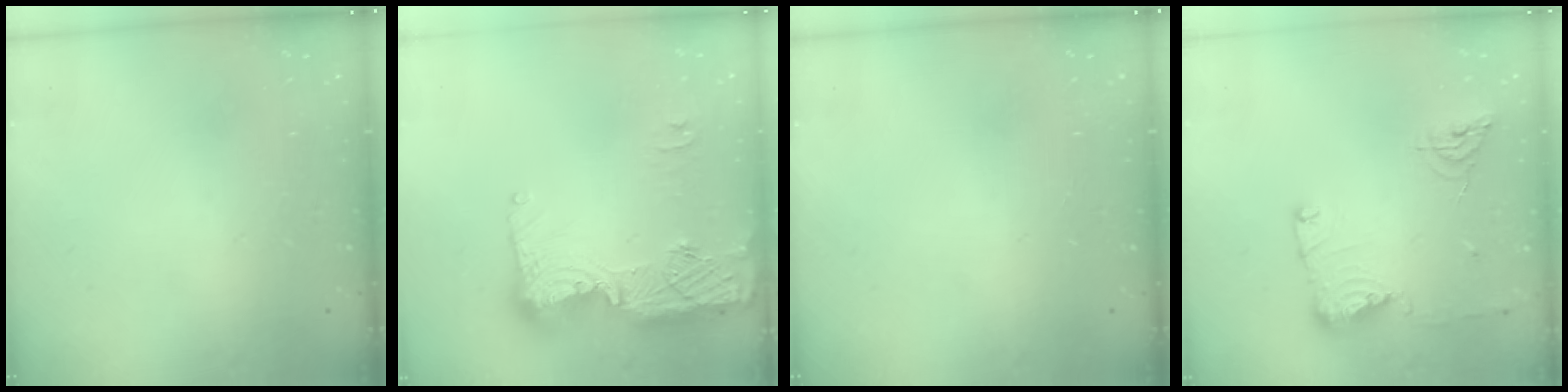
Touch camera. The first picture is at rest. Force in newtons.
{"total": 16.5, "press": 16.5, "slide": 1.1}
{"total": 0.0}
{"total": 12.0, "press": 11.9, "slide": 1.6}